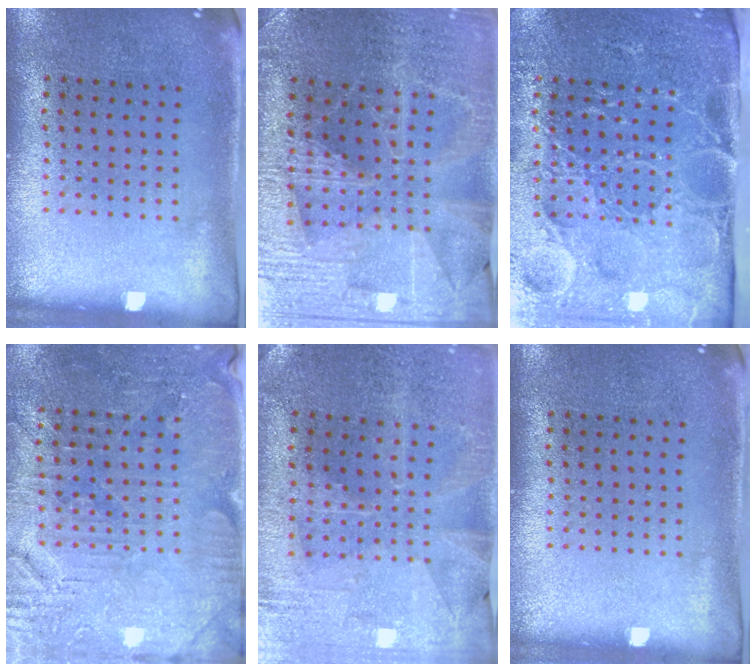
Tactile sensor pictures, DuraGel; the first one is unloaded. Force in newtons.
{"total": 3.2, "press": 3.2, "slide": 0.5}
{"total": 4.8, "press": 4.1, "slide": 2.4}
{"total": 3.4, "press": 3.3, "slide": 0.4}
{"total": 0.7, "press": 0.6, "slide": 0.3}
{"total": 0.0}